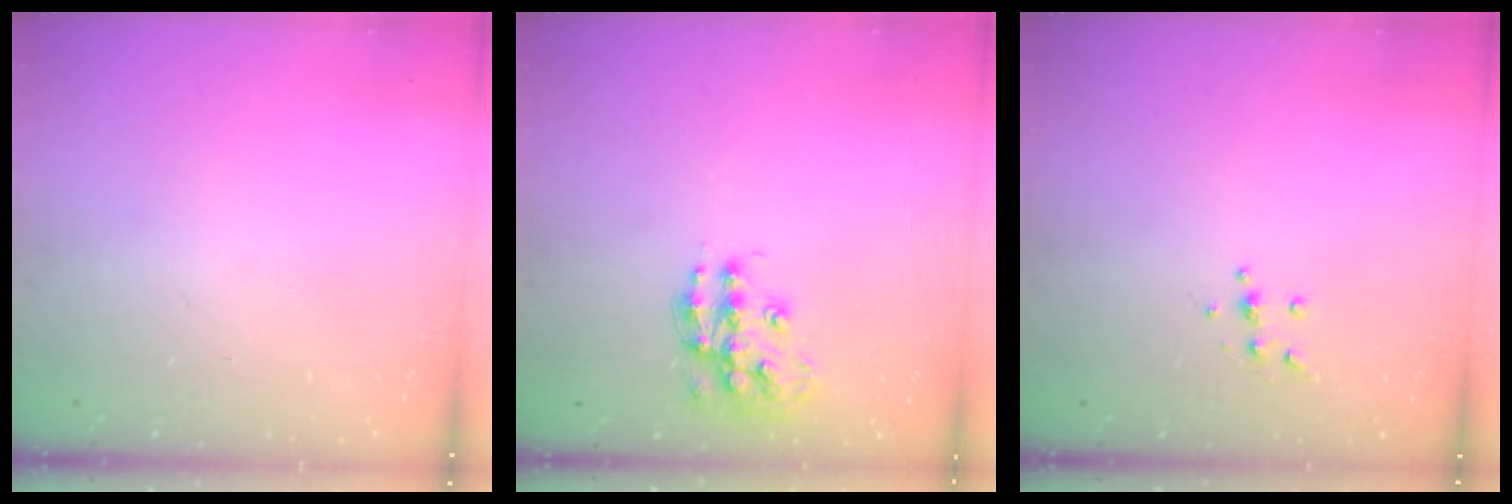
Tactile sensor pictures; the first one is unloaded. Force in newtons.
{"total": 13.3, "press": 13.3, "slide": 0.7}
{"total": 4.3, "press": 4.2, "slide": 1.1}